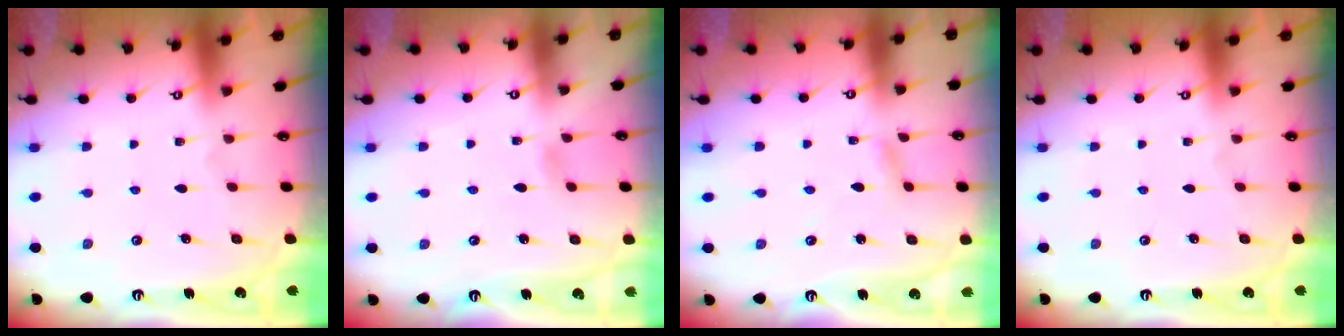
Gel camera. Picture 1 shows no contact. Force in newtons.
{"total": 4.2, "press": 4.1, "slide": 0.5}
{"total": 1.6, "press": 1.5, "slide": 0.1}
{"total": 0.0}